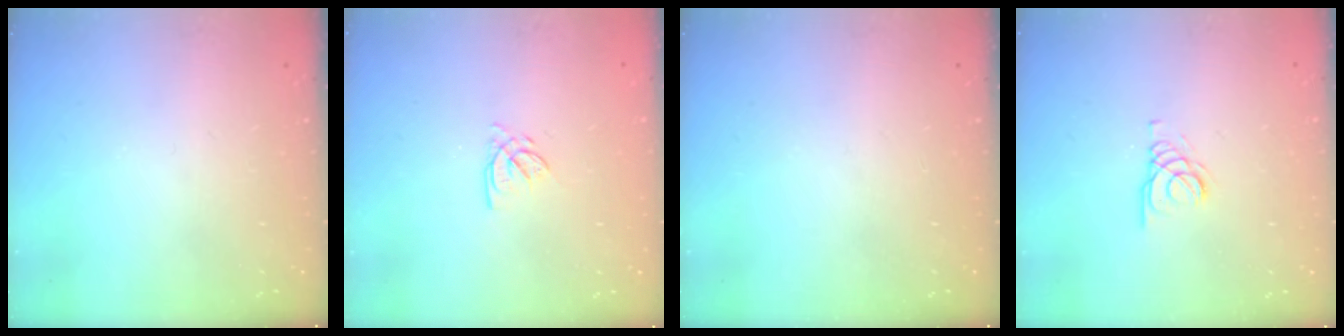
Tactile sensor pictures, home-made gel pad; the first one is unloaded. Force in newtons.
{"total": 2.5, "press": 2.5, "slide": 0.3}
{"total": 0.0}
{"total": 1.6, "press": 1.6, "slide": 0.2}